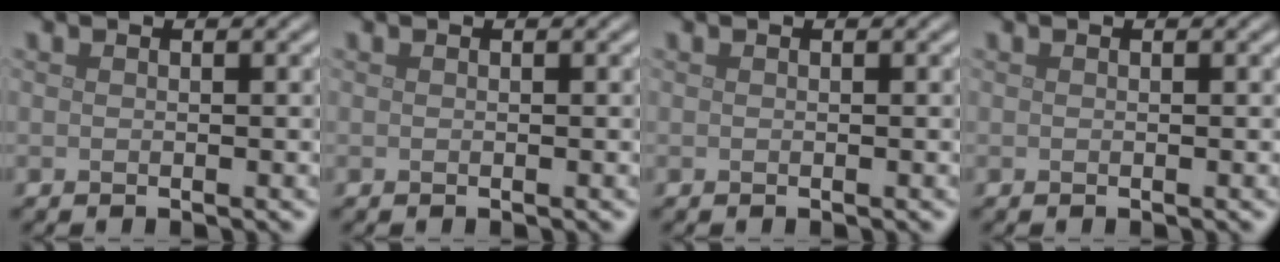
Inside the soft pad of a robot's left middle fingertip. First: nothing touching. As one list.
[{"total": 0.0}, {"total": 0.0}, {"total": 0.0}]